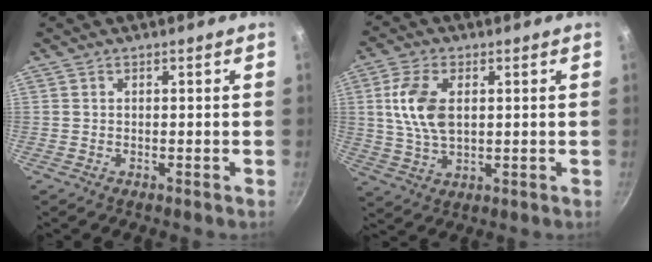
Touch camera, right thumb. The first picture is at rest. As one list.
[{"total": 9.8, "force": [1.9, 5.6, 7.9], "torque": [-0.148, -0.005, 0.037]}]